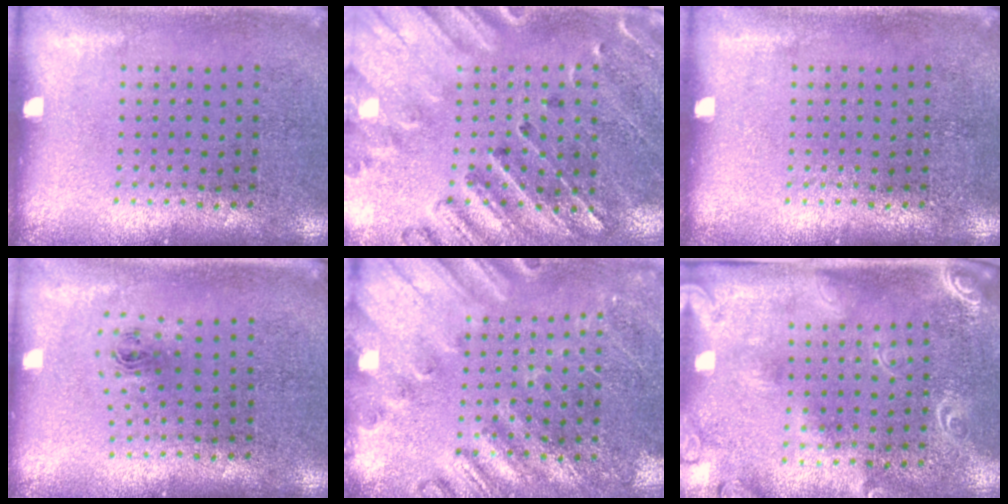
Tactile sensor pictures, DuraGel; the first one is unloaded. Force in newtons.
{"total": 2.6, "press": 2.4, "slide": 1.1}
{"total": 0.0}
{"total": 0.9, "press": 0.3, "slide": 0.8}
{"total": 2.3, "press": 2.2, "slide": 0.6}
{"total": 2.4, "press": 1.9, "slide": 1.4}